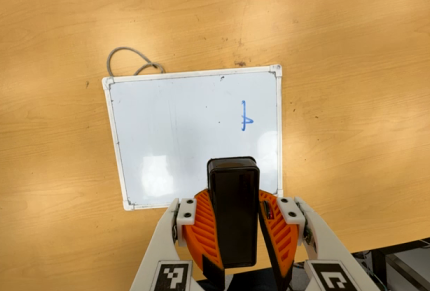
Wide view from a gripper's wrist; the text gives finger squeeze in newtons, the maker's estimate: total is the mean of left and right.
{"total": 11.5, "left": 11.2, "right": 11.8}